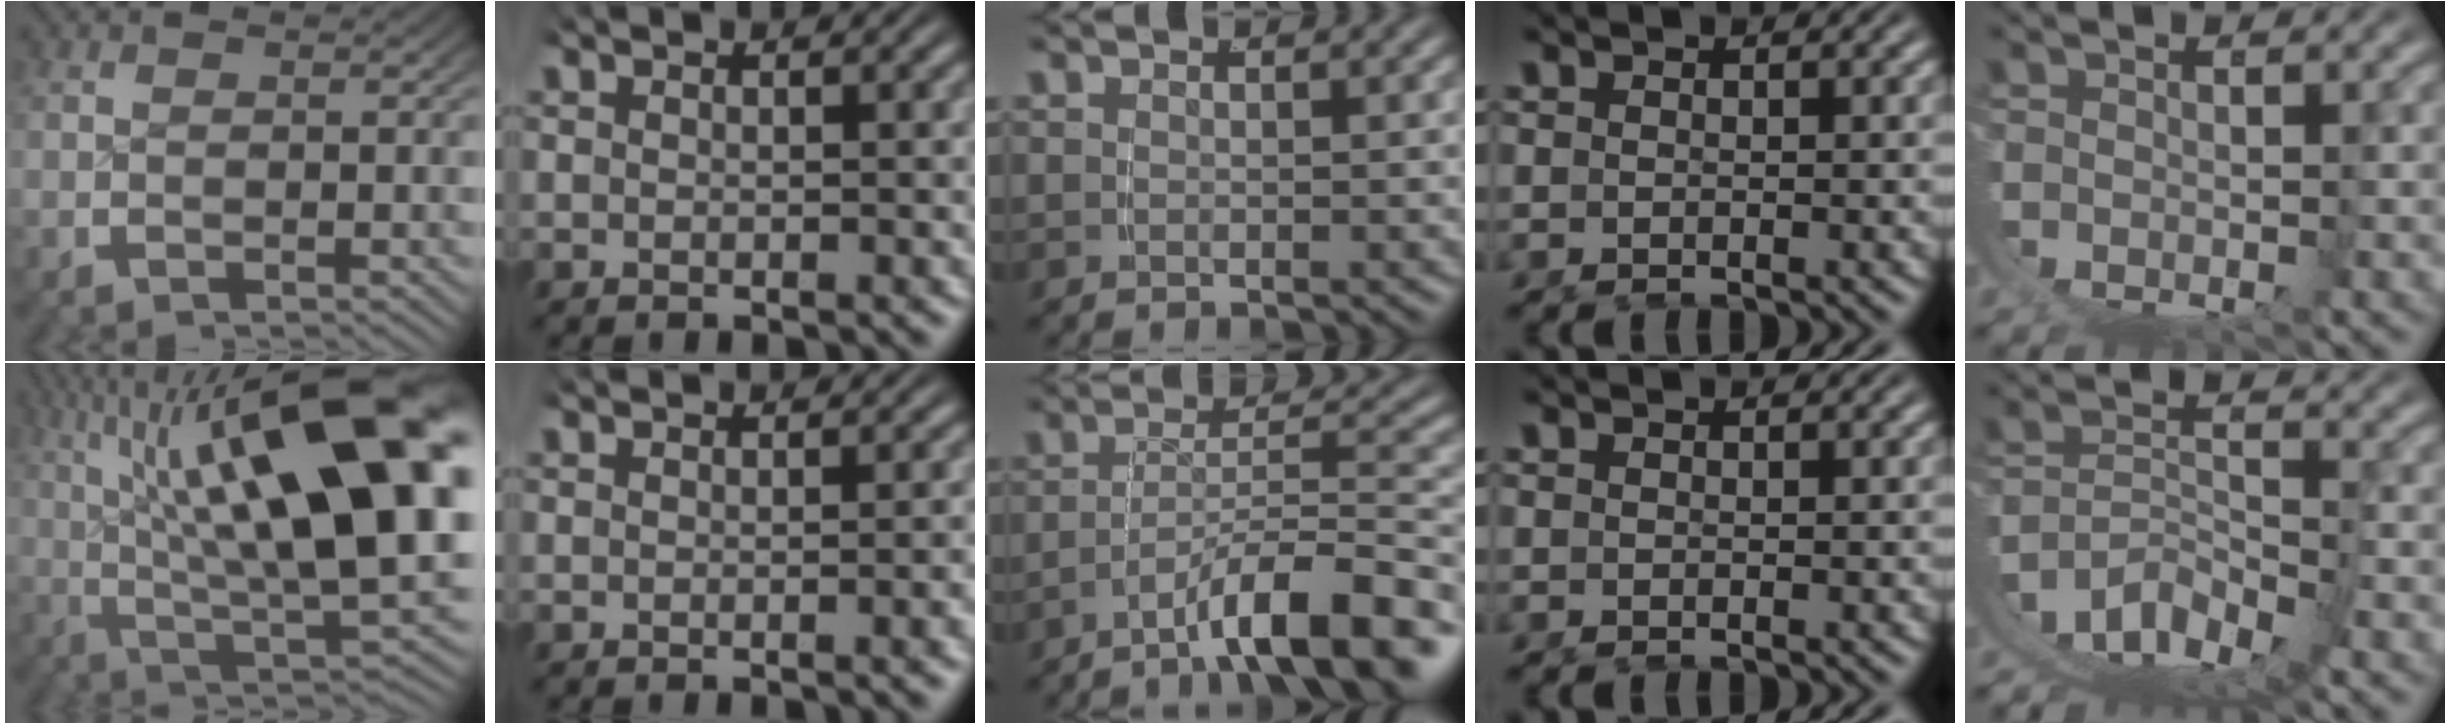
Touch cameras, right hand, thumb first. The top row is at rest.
{"thumb": {"total": 18.3, "force": [2.2, 8.1, 16.3], "torque": [-0.254, -0.024, 0.051]}, "index": {"total": 0.6, "force": [-0.3, -0.2, 0.5], "torque": [-0.007, 0.006, -0.007]}, "middle": {"total": 7.2, "force": [-4.6, 0.8, 5.5], "torque": [-0.077, -0.001, -0.069]}, "little": {"total": 10.9, "force": [-1.1, 8.7, 6.5], "torque": [-0.166, -0.043, -0.009]}}